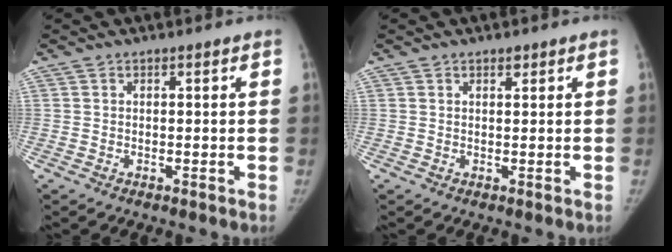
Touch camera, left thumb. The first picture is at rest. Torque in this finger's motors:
{"motor_torque": [0.16, -0.02, 0.00, -0.25, 0.03]}